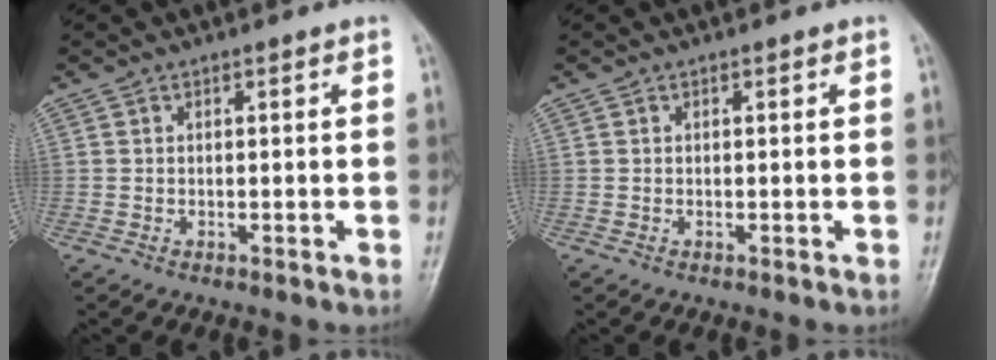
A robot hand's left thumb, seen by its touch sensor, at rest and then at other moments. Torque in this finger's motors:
{"motor_torque": [-0.04, 0.01, -0.05, -0.04, 0.00]}